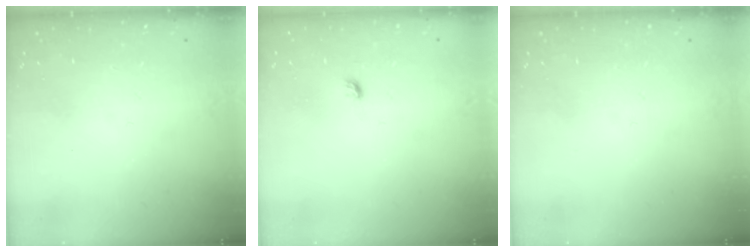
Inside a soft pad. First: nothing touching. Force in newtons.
{"total": 3.6, "press": 3.5, "slide": 1.0}
{"total": 0.0}